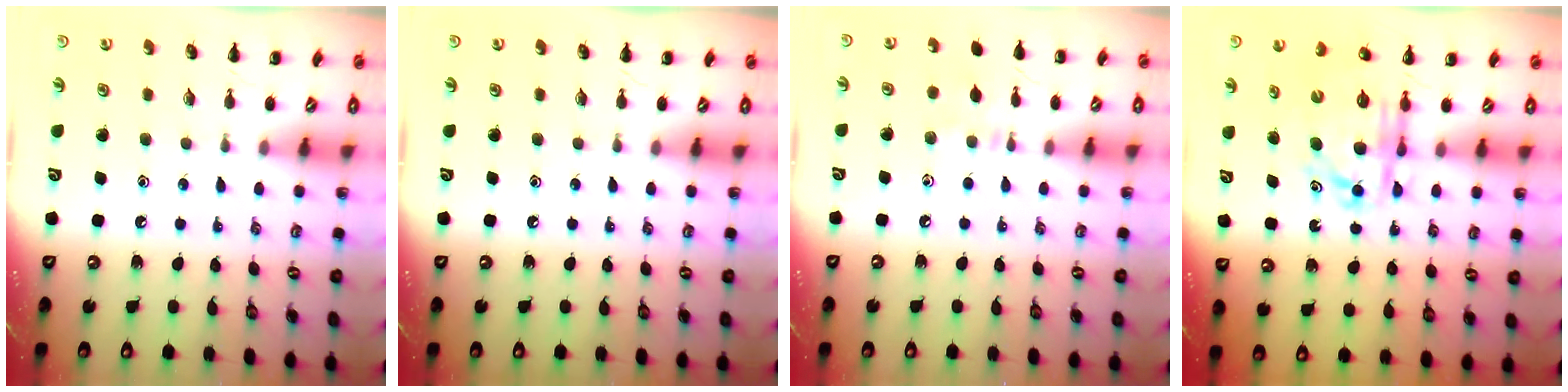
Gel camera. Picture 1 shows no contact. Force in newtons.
{"total": 0.0}
{"total": 5.0, "press": 4.8, "slide": 1.3}
{"total": 7.3, "press": 7.0, "slide": 1.8}